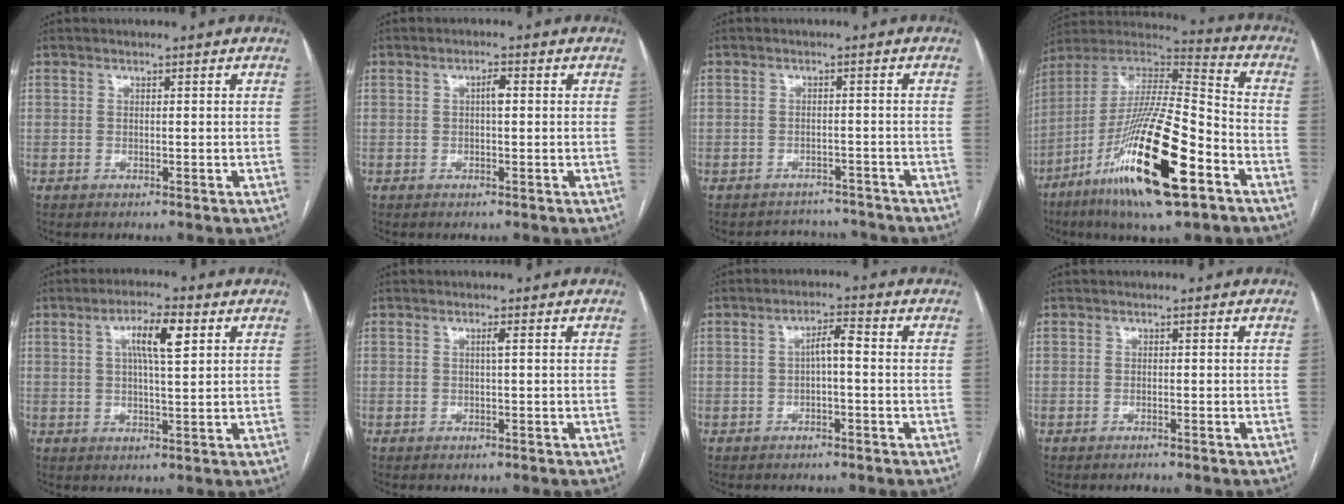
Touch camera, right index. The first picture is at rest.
{"total": 1.9, "force": [0.3, 0.5, 1.8], "torque": [-0.029, 0.004, 0.004]}
{"total": 5.9, "force": [-5.4, 2.0, -0.7], "torque": [0.016, 0.020, -0.067]}
{"total": 24.2, "force": [-11.2, 3.4, 21.2], "torque": [-0.406, -0.042, -0.198]}
{"total": 6.5, "force": [2.3, 1.0, 6.1], "torque": [-0.110, 0.009, 0.037]}
{"total": 0.8, "force": [0.2, -0.2, 0.8], "torque": [-0.014, 0.002, 0.003]}
{"total": 3.2, "force": [-0.3, 0.7, 3.1], "torque": [-0.053, 0.013, -0.004]}
{"total": 0.6, "force": [-0.6, 0.0, 0.2], "torque": [-0.008, -0.001, -0.009]}